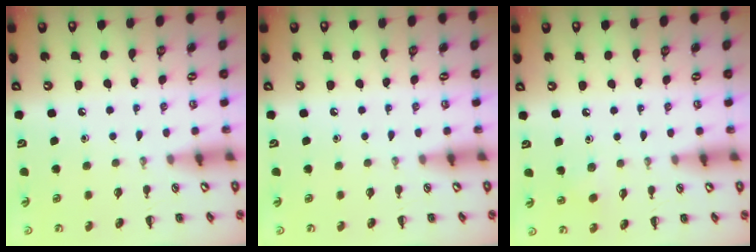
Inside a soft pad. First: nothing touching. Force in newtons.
{"total": 0.0}
{"total": 2.4, "press": 2.3, "slide": 0.8}